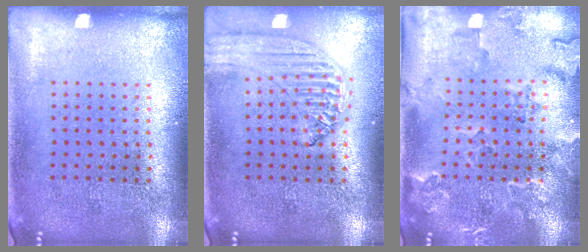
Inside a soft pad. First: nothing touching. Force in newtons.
{"total": 1.3, "press": 1.2, "slide": 0.2}
{"total": 2.4, "press": 2.2, "slide": 0.8}